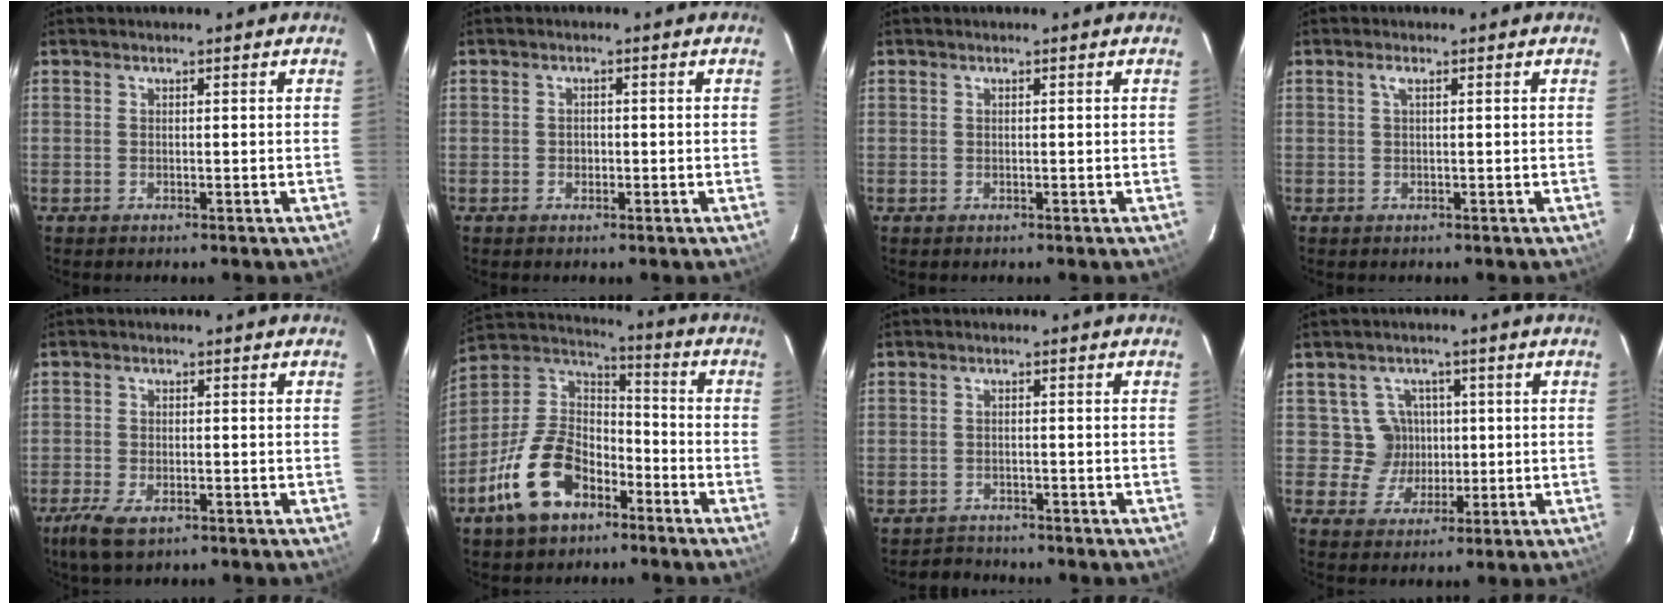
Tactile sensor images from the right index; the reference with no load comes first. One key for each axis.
{"total": 1.5, "fx": -0.5, "fy": 1.3, "fz": 0.5, "tx": -0.008, "ty": 0.002, "tz": -0.007}
{"total": 0.5, "fx": -0.1, "fy": 0.5, "fz": 0.0, "tx": 0.001, "ty": 0.001, "tz": 0.000}
{"total": 1.2, "fx": 0.4, "fy": 0.2, "fz": 1.1, "tx": -0.021, "ty": 0.006, "tz": 0.007}
{"total": 6.6, "fx": -4.1, "fy": 2.8, "fz": 4.4, "tx": -0.109, "ty": -0.021, "tz": -0.072}
{"total": 16.6, "fx": -9.2, "fy": 10.1, "fz": 9.5, "tx": -0.203, "ty": 0.027, "tz": -0.153}
{"total": 3.5, "fx": -3.1, "fy": 1.6, "fz": -0.4, "tx": -0.001, "ty": 0.017, "tz": -0.052}
{"total": 5.5, "fx": 0.5, "fy": 5.5, "fz": 0.1, "tx": -0.006, "ty": 0.014, "tz": 0.013}